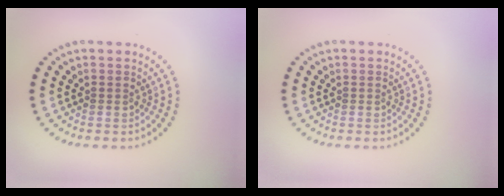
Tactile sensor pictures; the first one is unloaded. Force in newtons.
{"total": 0.0}